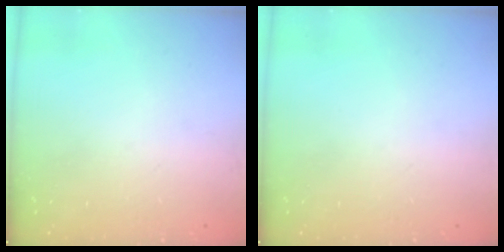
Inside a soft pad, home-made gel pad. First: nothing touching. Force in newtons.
{"total": 0.0}